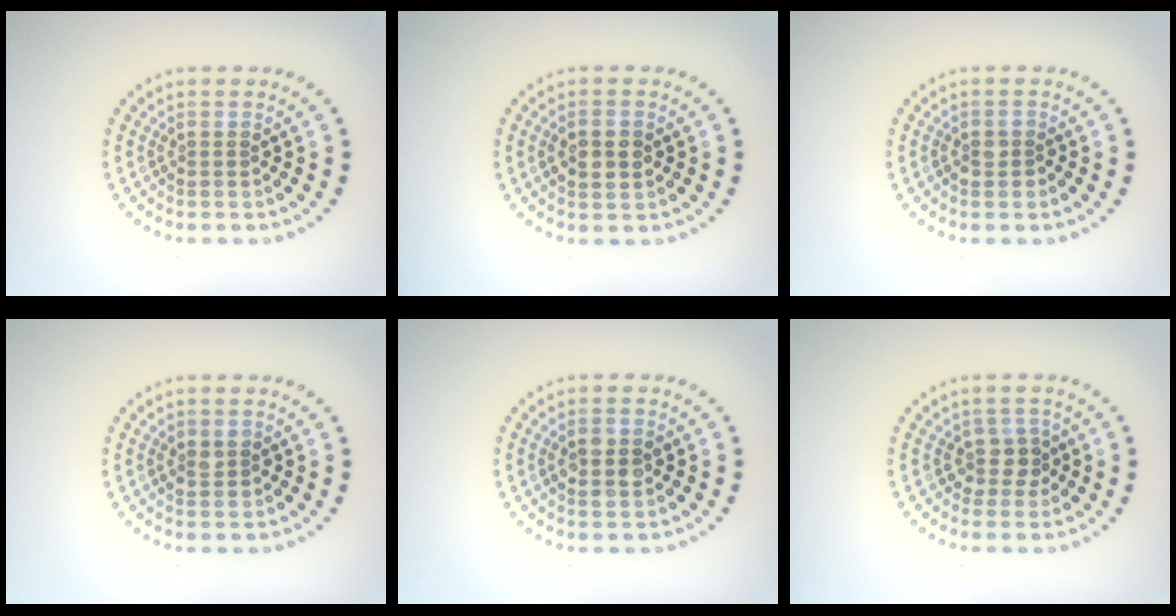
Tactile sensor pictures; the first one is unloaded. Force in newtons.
{"total": 3.0, "press": 3.0, "slide": 0.3}
{"total": 1.4, "press": 1.3, "slide": 0.6}
{"total": 1.4, "press": 1.4, "slide": 0.0}
{"total": 2.1, "press": 2.1, "slide": 0.2}
{"total": 2.2, "press": 1.8, "slide": 1.3}